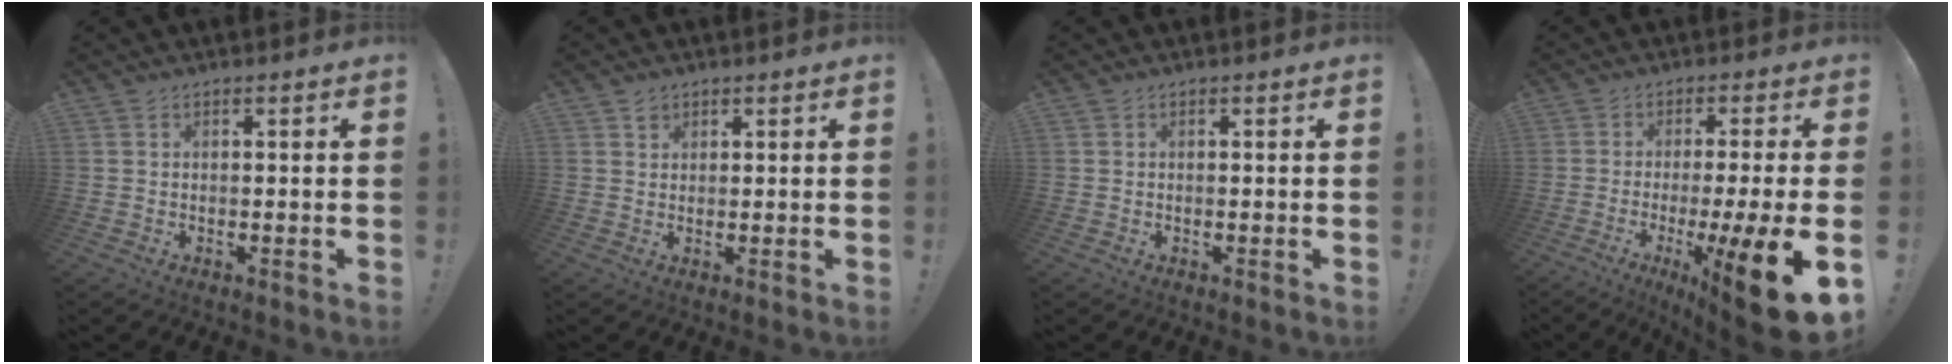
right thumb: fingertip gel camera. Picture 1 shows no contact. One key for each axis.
{"total": 1.6, "fx": 1.2, "fy": 1.1, "fz": 0.1, "tx": 0.009, "ty": -0.008, "tz": 0.021}
{"total": 0.0}
{"total": 16.6, "fx": -6.3, "fy": 1.3, "fz": 15.3, "tx": -0.224, "ty": 0.020, "tz": -0.095}